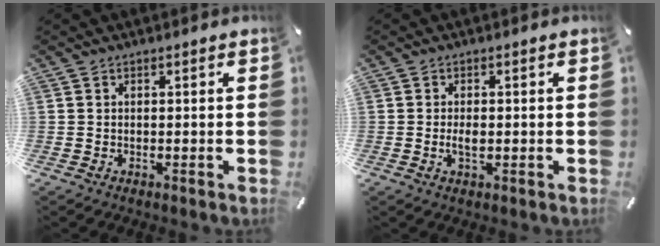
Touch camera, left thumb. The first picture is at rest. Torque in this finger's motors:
{"motor_torque": [0.54, 0.46, 0.47, 0.08, 0.04]}